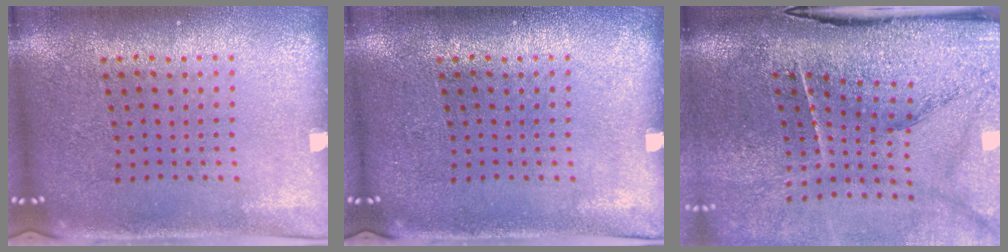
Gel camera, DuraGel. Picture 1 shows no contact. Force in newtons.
{"total": 0.0}
{"total": 4.9, "press": 3.8, "slide": 3.1}